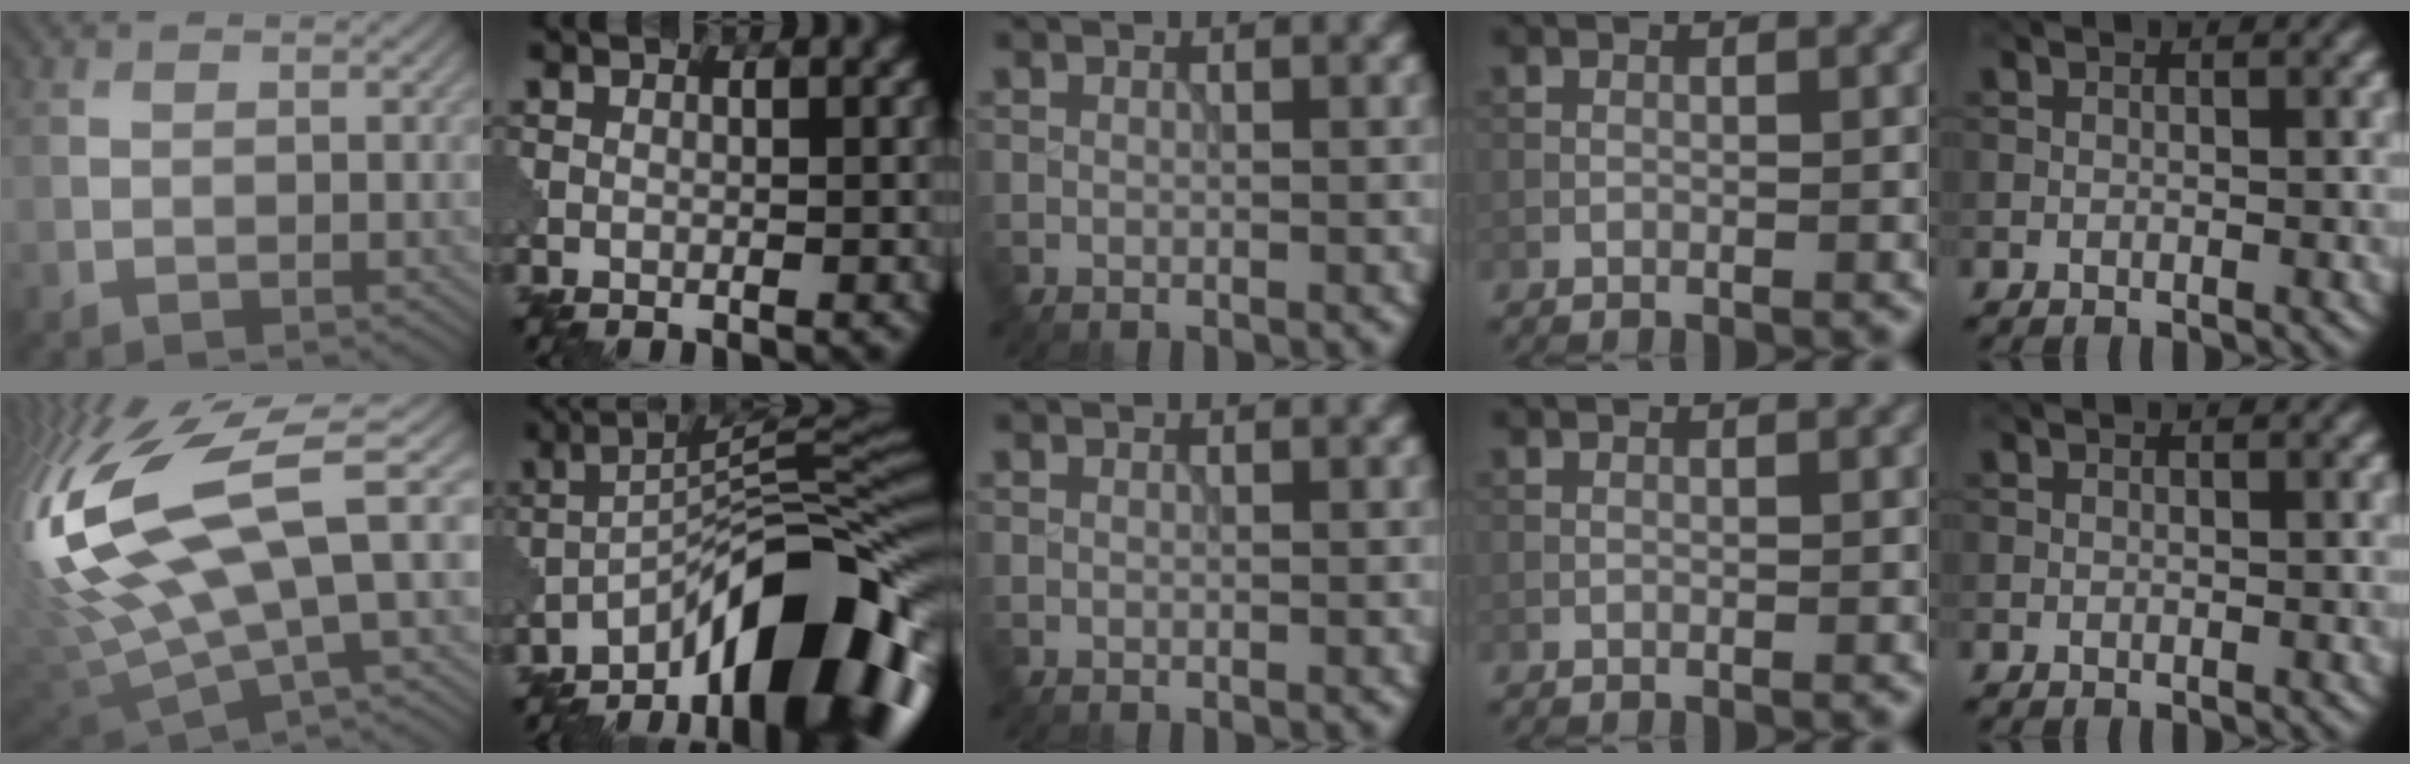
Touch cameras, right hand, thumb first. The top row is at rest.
{"thumb": {"total": 18.8, "force": [2.8, 6.3, 17.5], "torque": [-0.405, -0.002, 0.067]}, "index": {"total": 14.4, "force": [-9.1, 3.8, 10.5], "torque": [-0.145, 0.017, -0.159]}}